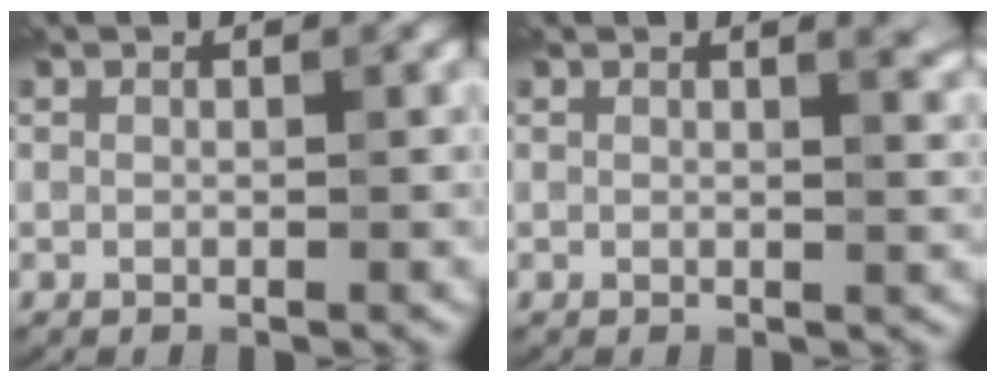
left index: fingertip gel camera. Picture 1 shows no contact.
{"total": 2.2, "force": [1.4, 0.8, 1.6], "torque": [-0.004, 0.004, 0.016]}